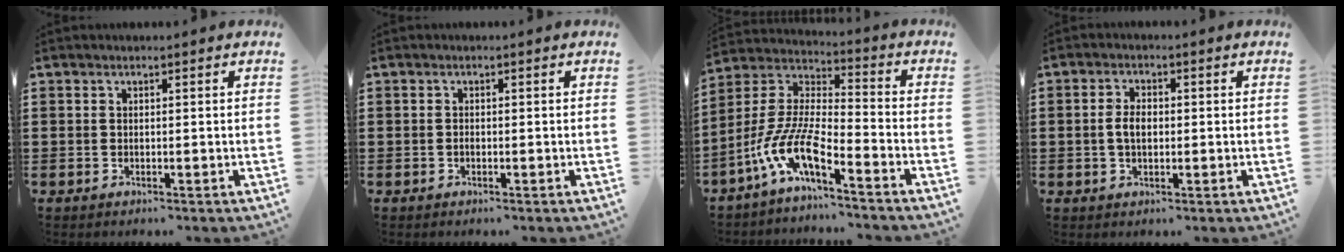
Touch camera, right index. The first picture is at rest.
{"total": 0.6, "force": [-0.4, 0.3, 0.4], "torque": [-0.009, -0.002, -0.006]}
{"total": 10.1, "force": [-7.0, 2.3, 6.8], "torque": [-0.177, -0.022, -0.146]}
{"total": 3.2, "force": [-0.2, 1.9, 2.6], "torque": [-0.059, 0.005, -0.007]}